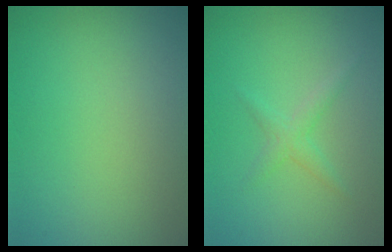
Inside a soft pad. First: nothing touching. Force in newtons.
{"total": 1.3, "press": 1.3, "slide": 0.1}